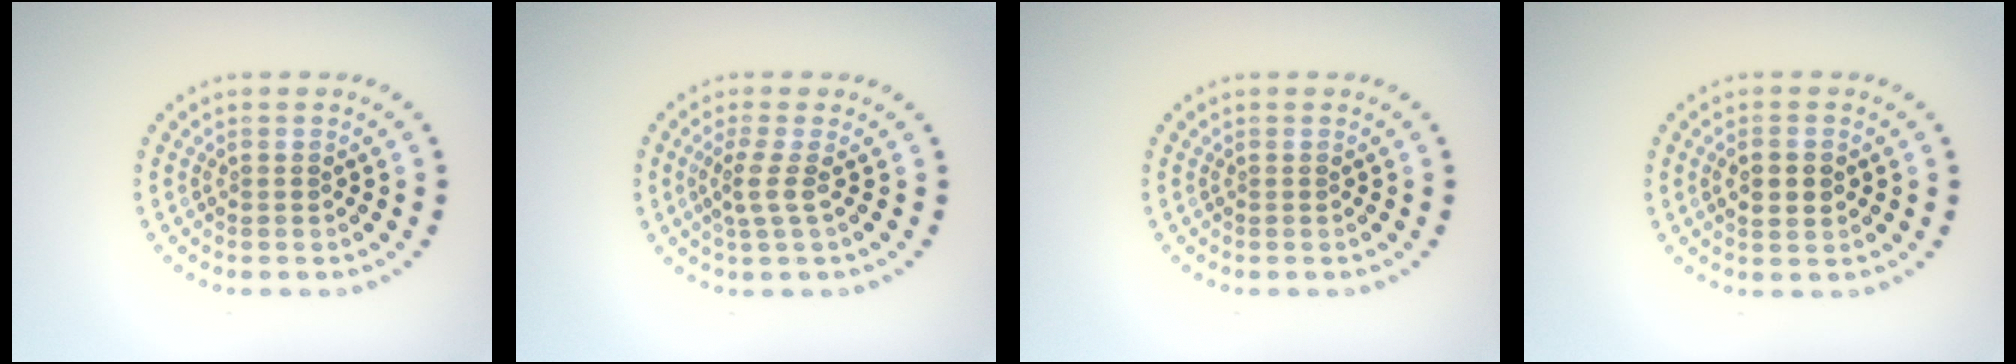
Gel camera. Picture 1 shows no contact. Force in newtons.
{"total": 1.9, "press": 1.4, "slide": 1.3}
{"total": 0.0}
{"total": 2.2, "press": 2.2, "slide": 0.1}